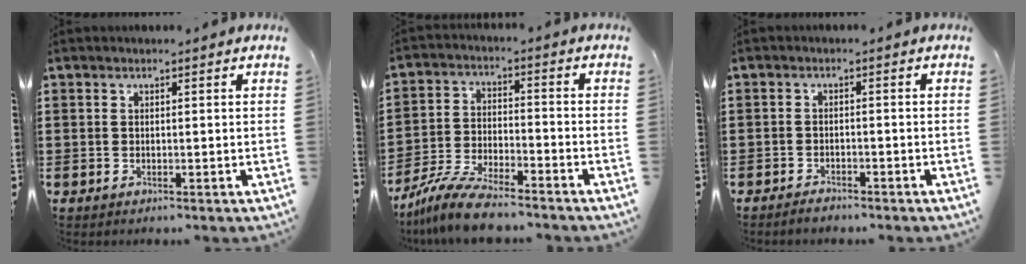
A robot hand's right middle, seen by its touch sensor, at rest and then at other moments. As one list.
[{"total": 8.4, "force": [-7.5, 1.0, 3.6], "torque": [-0.076, 0.006, -0.144]}, {"total": 1.5, "force": [-1.4, 0.2, 0.3], "torque": [-0.011, -0.002, -0.028]}]